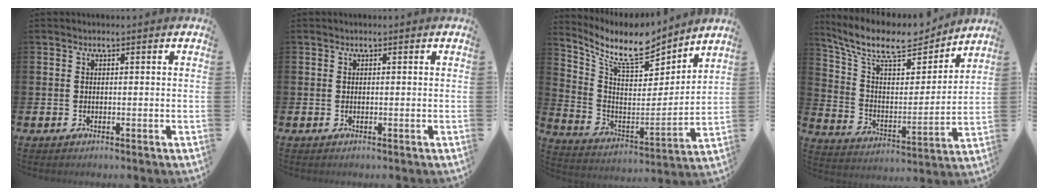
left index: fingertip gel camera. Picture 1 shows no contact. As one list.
[{"total": 0.0}, {"total": 9.8, "force": [8.6, 2.7, 3.8], "torque": [-0.106, -0.064, 0.148]}, {"total": 11.5, "force": [9.9, 3.6, 4.7], "torque": [-0.126, -0.062, 0.171]}]